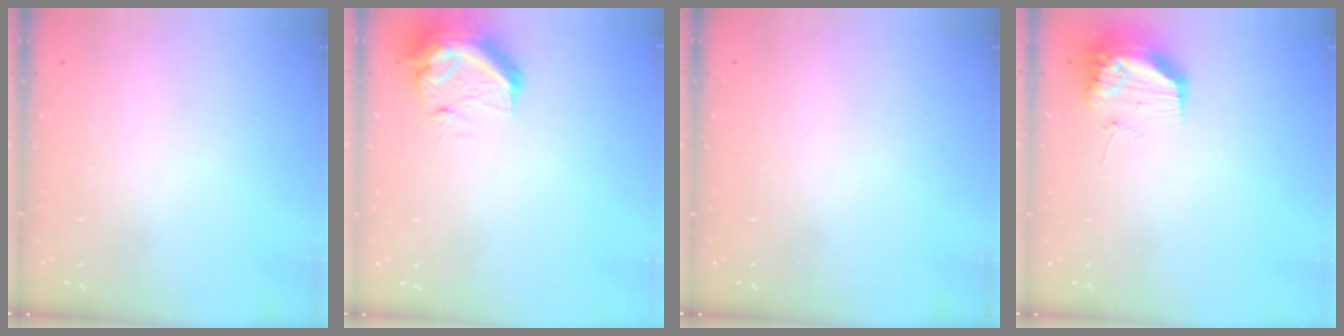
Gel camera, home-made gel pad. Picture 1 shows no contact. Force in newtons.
{"total": 14.4, "press": 11.8, "slide": 8.4}
{"total": 0.0}
{"total": 13.8, "press": 11.9, "slide": 6.9}